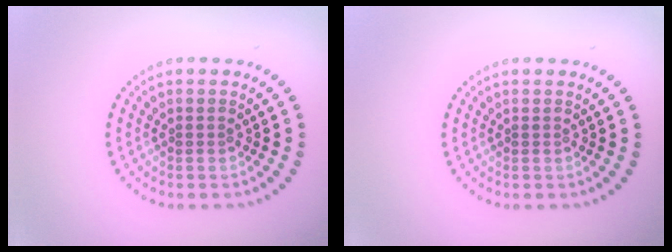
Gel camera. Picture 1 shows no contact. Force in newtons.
{"total": 0.0}